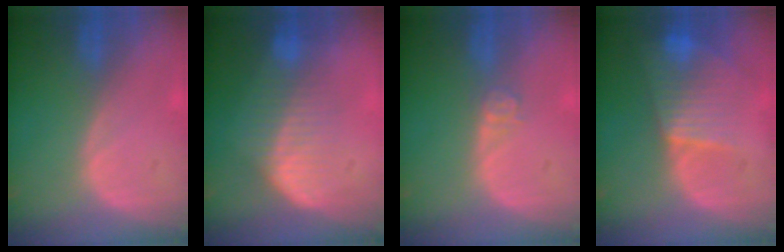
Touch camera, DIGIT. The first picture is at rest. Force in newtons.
{"total": 7.1, "press": 6.6, "slide": 2.6}
{"total": 2.4, "press": 2.0, "slide": 1.3}
{"total": 7.8, "press": 7.1, "slide": 3.2}